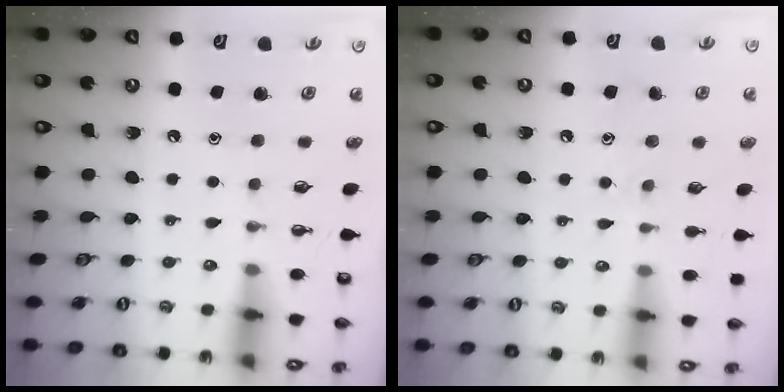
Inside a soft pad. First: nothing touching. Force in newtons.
{"total": 6.6, "press": 6.6, "slide": 0.4}